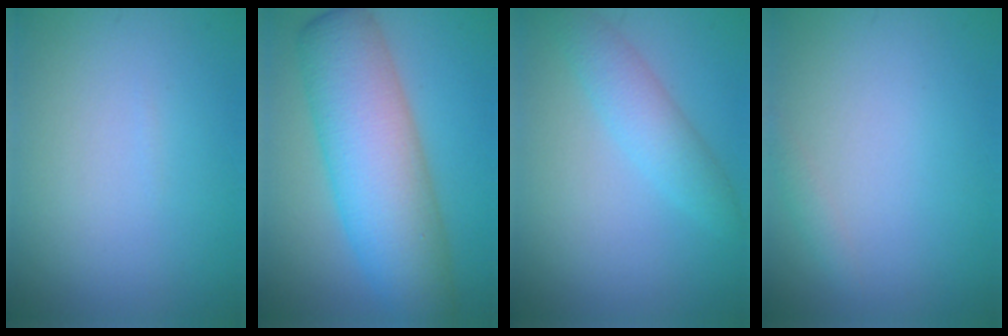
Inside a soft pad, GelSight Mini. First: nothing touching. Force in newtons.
{"total": 9.8, "press": 9.8, "slide": 0.3}
{"total": 2.9, "press": 2.9, "slide": 0.1}
{"total": 0.7, "press": 0.7, "slide": 0.0}